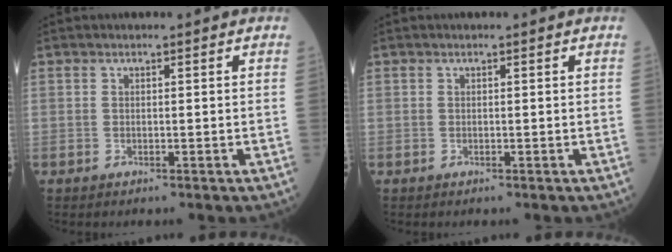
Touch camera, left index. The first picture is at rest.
{"total": 0.0}